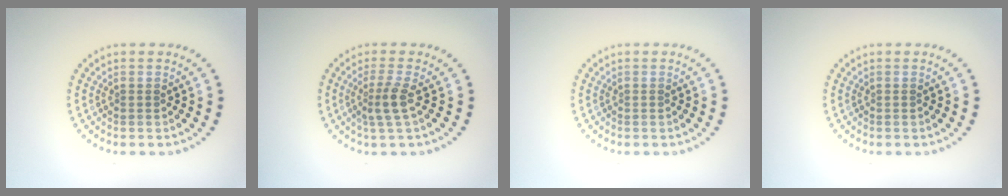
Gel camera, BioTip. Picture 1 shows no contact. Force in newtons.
{"total": 2.3, "press": 1.7, "slide": 1.5}
{"total": 0.0}
{"total": 0.0}